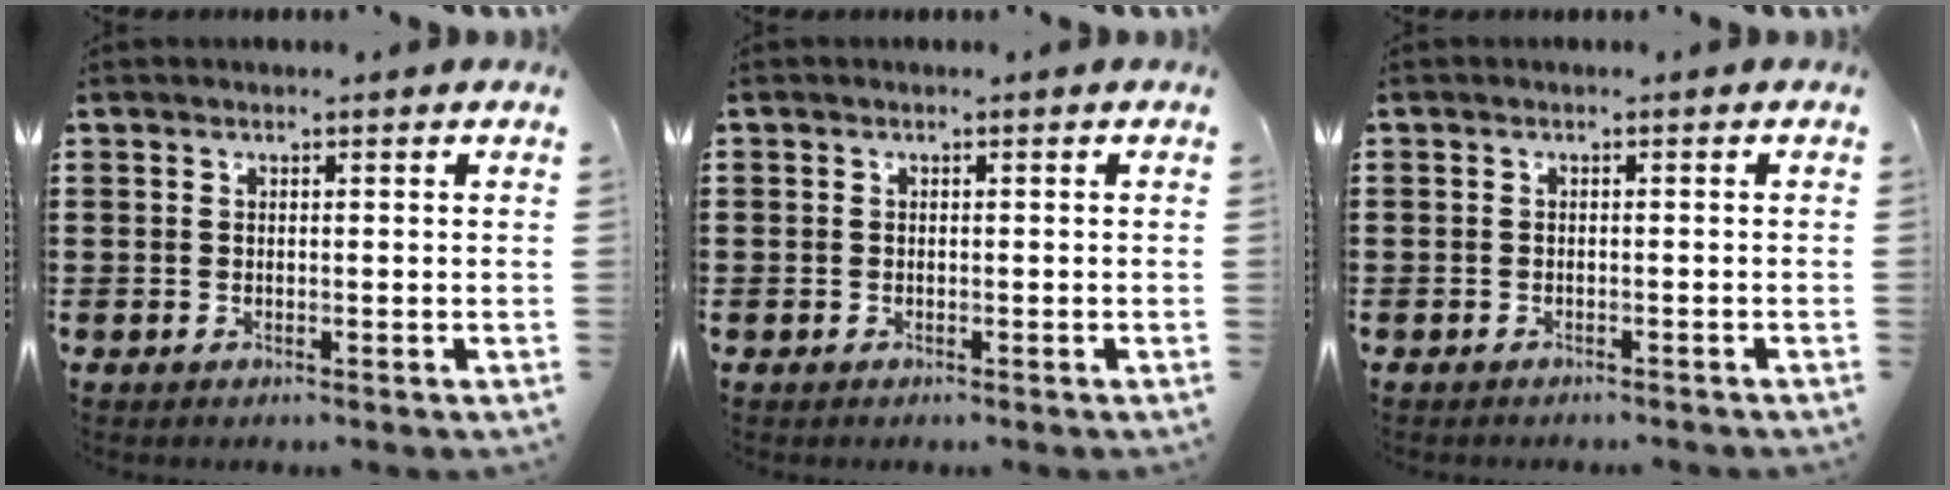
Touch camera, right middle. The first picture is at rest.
{"total": 0.7, "force": [-0.3, 0.6, 0.1], "torque": [-0.003, 0.002, -0.006]}
{"total": 0.8, "force": [-0.8, 0.2, -0.1], "torque": [0.000, 0.001, -0.018]}